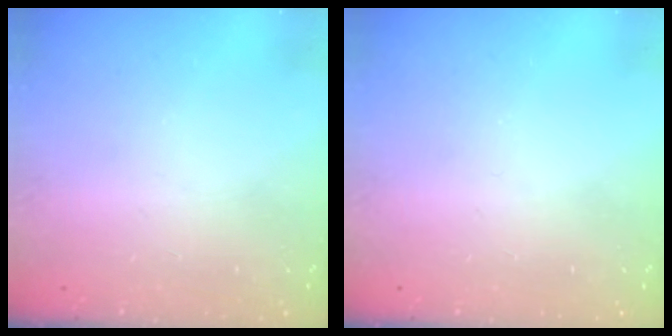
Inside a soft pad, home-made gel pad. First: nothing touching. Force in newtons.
{"total": 0.0}